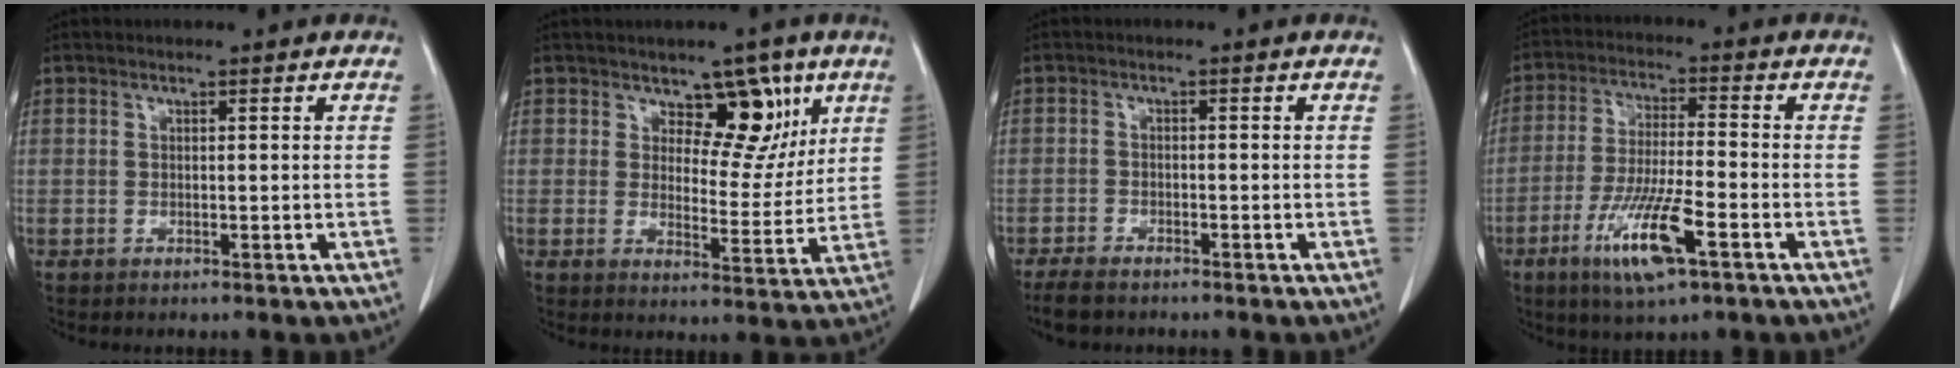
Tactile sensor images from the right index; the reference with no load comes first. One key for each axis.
{"total": 7.8, "fx": 4.2, "fy": 4.4, "fz": 4.9, "tx": -0.048, "ty": -0.002, "tz": 0.062}
{"total": 4.1, "fx": -3.4, "fy": 1.1, "fz": 1.9, "tx": -0.035, "ty": -0.008, "tz": -0.062}
{"total": 11.2, "fx": -5.4, "fy": 1.3, "fz": 9.7, "tx": -0.190, "ty": -0.021, "tz": -0.099}